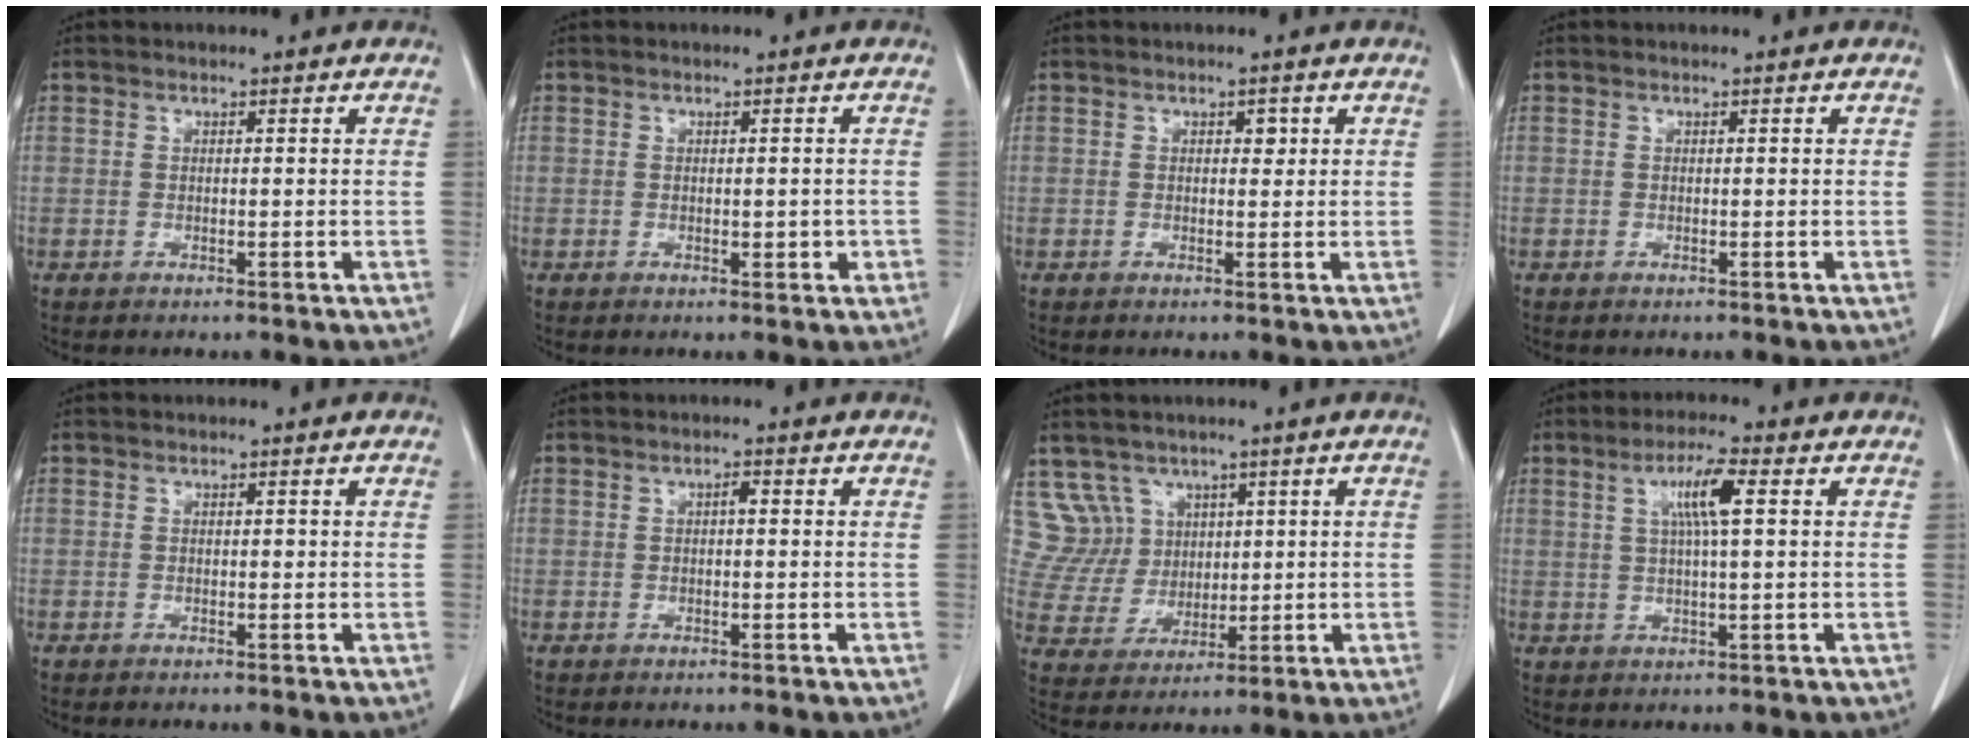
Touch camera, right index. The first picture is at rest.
{"total": 1.6, "force": [-0.3, 0.8, 1.3], "torque": [-0.015, 0.000, 0.000]}
{"total": 1.3, "force": [0.5, 0.7, 0.9], "torque": [-0.011, -0.001, 0.005]}
{"total": 0.0}
{"total": 0.0}
{"total": 1.0, "force": [0.1, 0.3, 0.9], "torque": [-0.015, 0.005, 0.002]}
{"total": 7.6, "force": [4.2, 6.3, -0.3], "torque": [0.006, 0.026, 0.092]}
{"total": 5.8, "force": [1.8, 0.2, 5.5], "torque": [-0.100, 0.006, 0.030]}